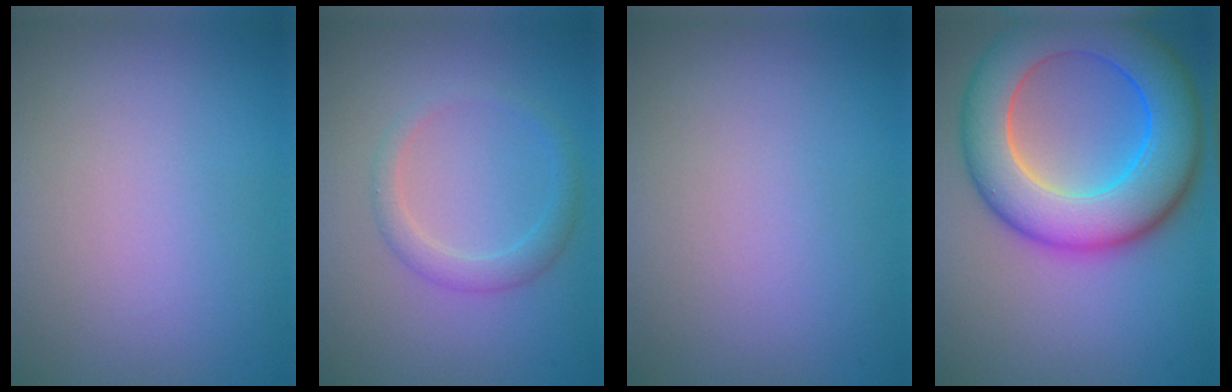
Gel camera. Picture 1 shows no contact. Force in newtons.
{"total": 2.1, "press": 2.1, "slide": 0.0}
{"total": 0.0}
{"total": 11.3, "press": 11.3, "slide": 0.3}